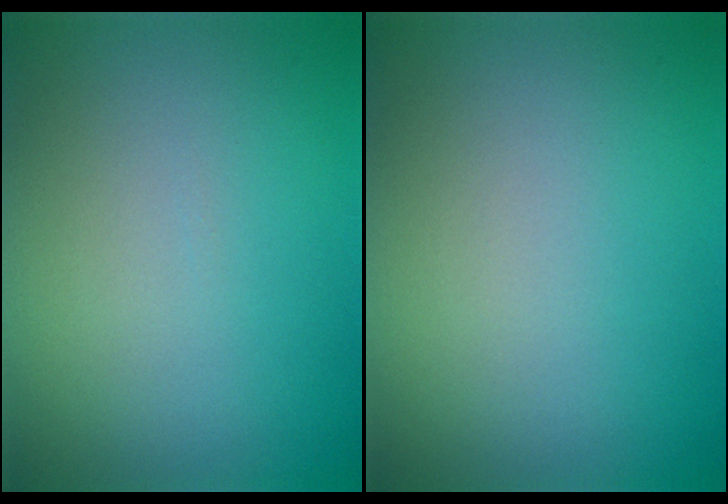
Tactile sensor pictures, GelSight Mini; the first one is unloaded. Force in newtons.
{"total": 0.0}